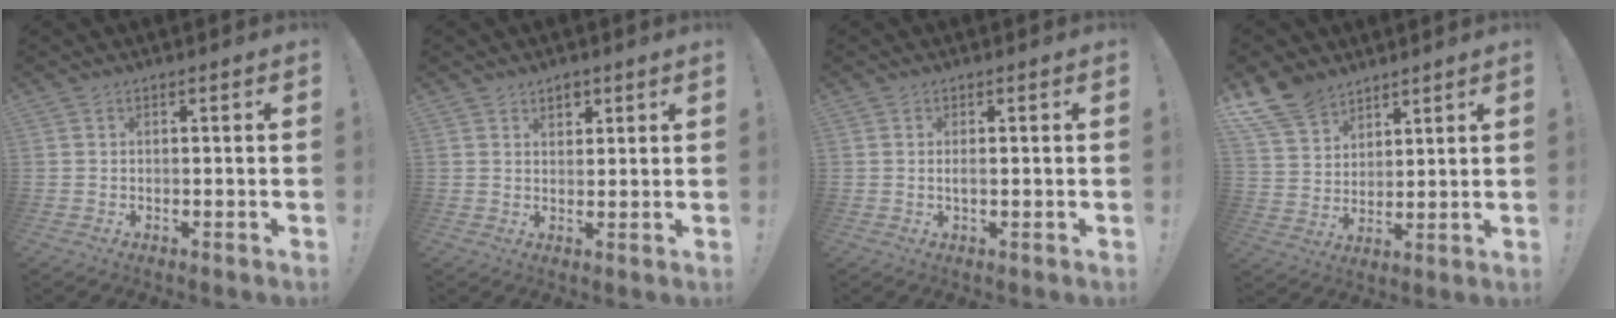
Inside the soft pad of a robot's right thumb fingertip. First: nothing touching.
{"total": 2.7, "force": [1.9, 1.7, 0.8], "torque": [0.001, -0.013, 0.032]}
{"total": 1.4, "force": [-0.2, 0.1, 1.3], "torque": [-0.023, 0.001, -0.006]}
{"total": 11.3, "force": [9.0, 6.1, 3.2], "torque": [-0.068, -0.060, 0.177]}